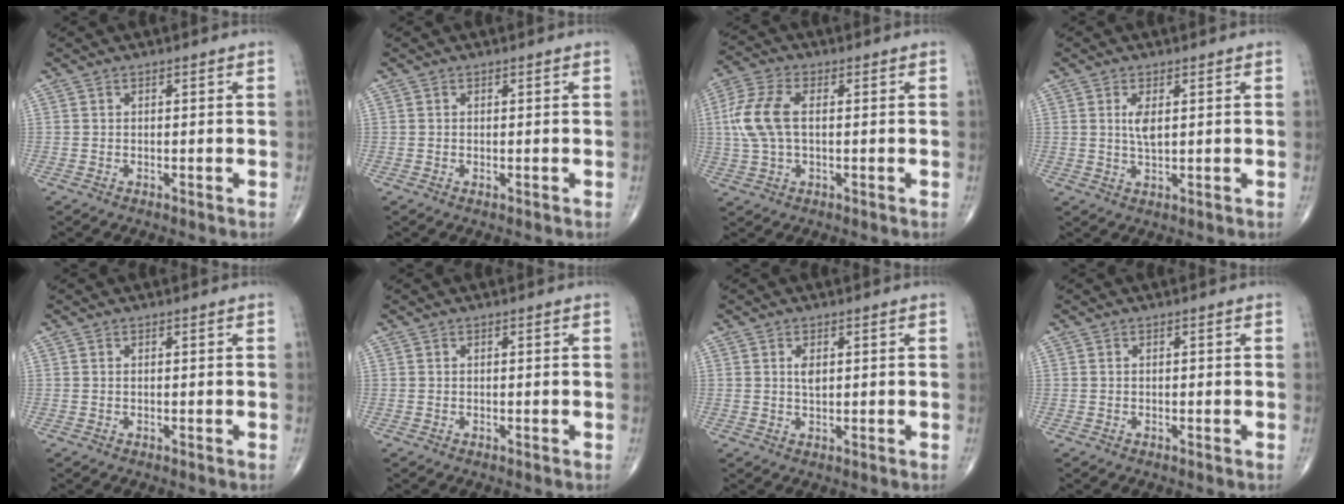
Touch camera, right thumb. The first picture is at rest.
{"total": 0.0}
{"total": 9.7, "force": [0.8, 5.2, 8.1], "torque": [-0.195, 0.016, 0.015]}
{"total": 3.3, "force": [0.9, 1.3, 2.9], "torque": [-0.055, -0.005, 0.020]}
{"total": 0.0}
{"total": 0.0}
{"total": 2.1, "force": [0.6, 1.1, 1.7], "torque": [-0.027, -0.002, 0.012]}
{"total": 0.0}